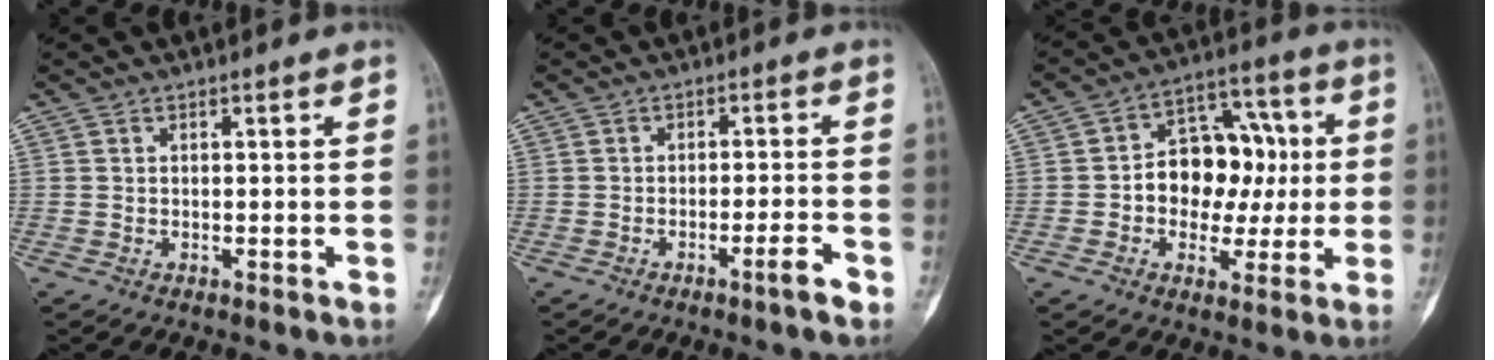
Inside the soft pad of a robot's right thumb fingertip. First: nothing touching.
{"total": 3.7, "force": [-2.2, 0.3, 3.0], "torque": [-0.050, 0.013, -0.035]}
{"total": 13.7, "force": [0.0, 10.0, 9.3], "torque": [-0.082, 0.036, -0.003]}